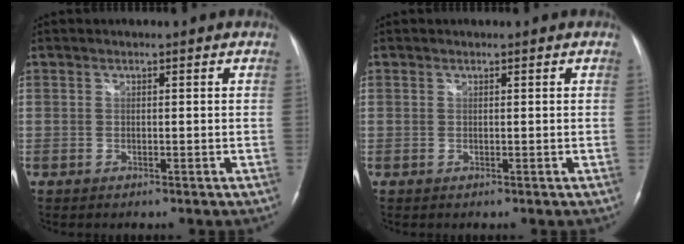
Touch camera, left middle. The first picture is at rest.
{"total": 0.0}